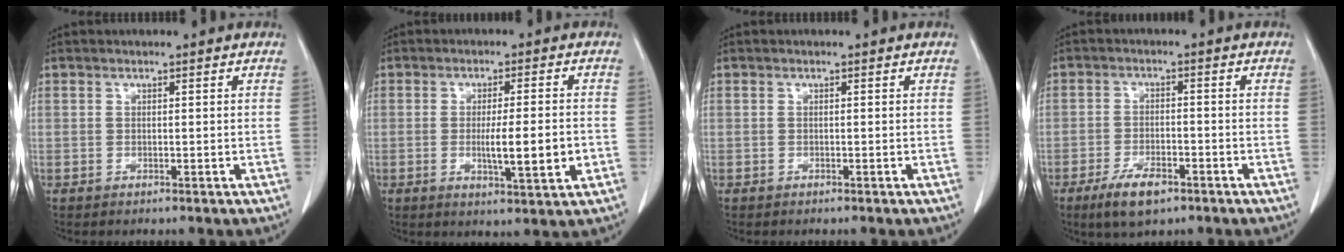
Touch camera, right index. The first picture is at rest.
{"total": 7.7, "force": [-1.5, 0.6, 7.5], "torque": [-0.118, -0.013, -0.022]}
{"total": 0.0}
{"total": 6.2, "force": [-3.8, 2.4, 4.2], "torque": [-0.083, -0.006, -0.061]}